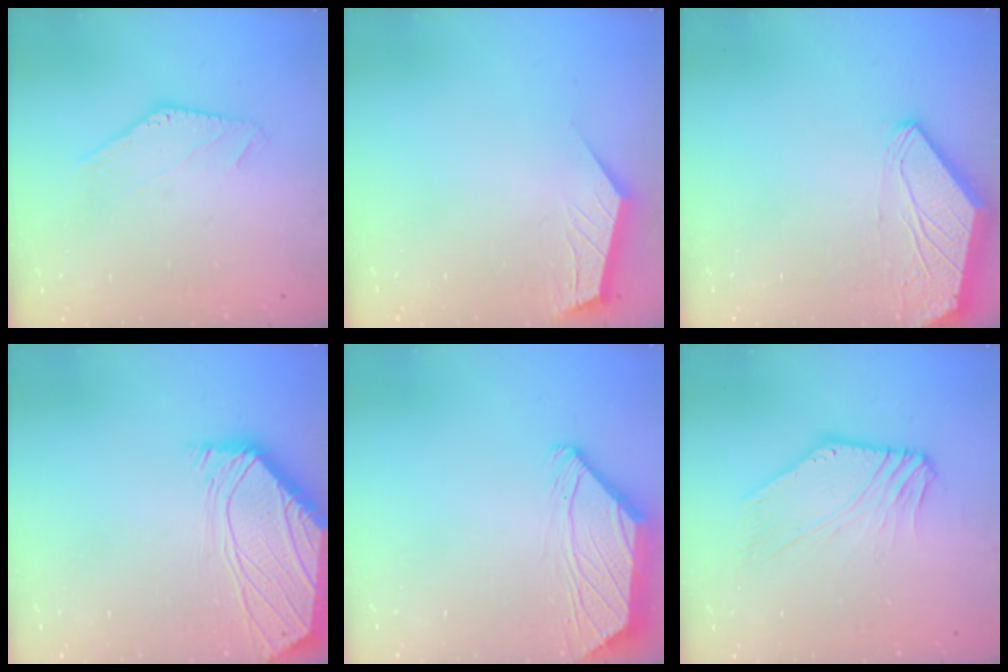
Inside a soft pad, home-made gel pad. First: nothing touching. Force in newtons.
{"total": 2.0, "press": 2.0, "slide": 0.3}
{"total": 0.0}
{"total": 0.0}
{"total": 1.6, "press": 1.5, "slide": 0.6}
{"total": 1.1, "press": 0.7, "slide": 0.8}